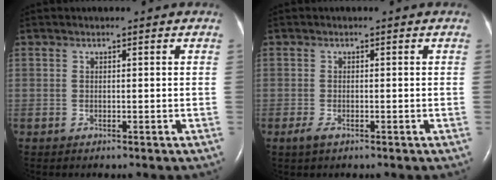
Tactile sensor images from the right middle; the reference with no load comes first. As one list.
[{"total": 1.6, "force": [-1.0, 0.6, 1.2], "torque": [-0.033, -0.003, -0.017]}]